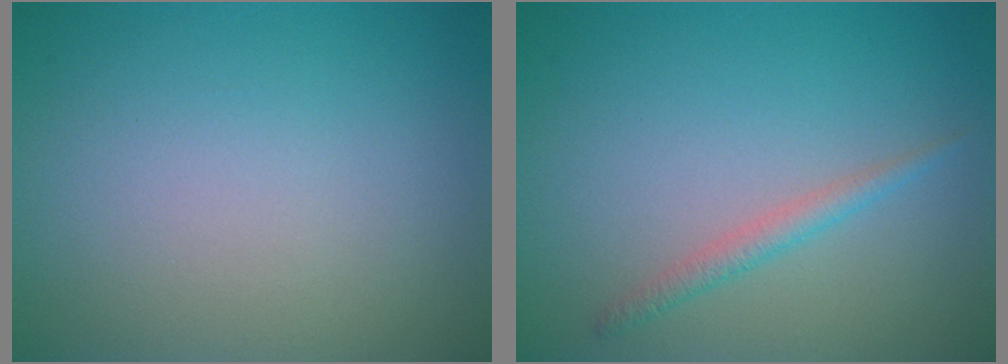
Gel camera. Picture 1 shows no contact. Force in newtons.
{"total": 1.5, "press": 1.5, "slide": 0.0}